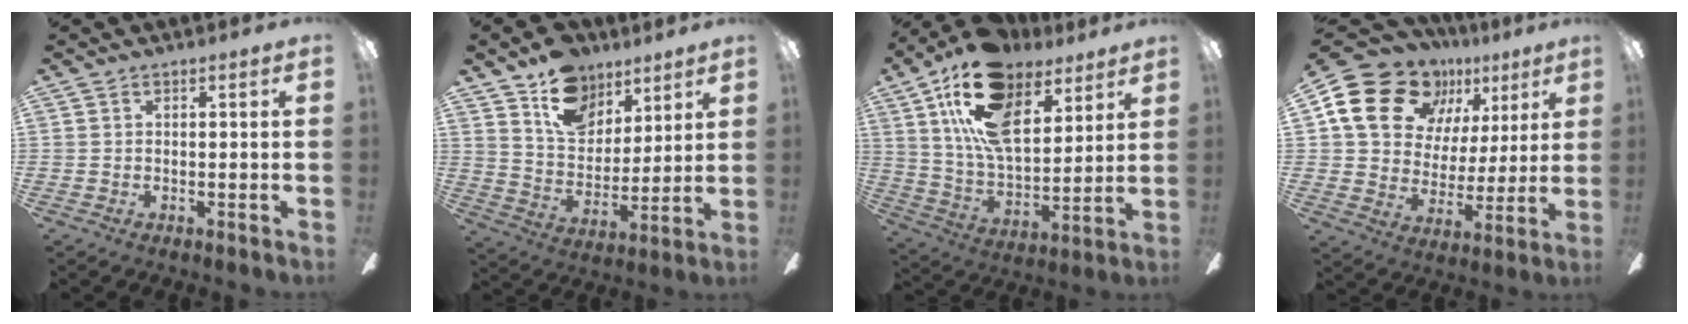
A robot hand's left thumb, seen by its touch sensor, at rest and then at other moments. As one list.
[{"total": 14.7, "force": [9.9, 9.2, 5.8], "torque": [-0.098, -0.049, 0.188]}, {"total": 21.1, "force": [11.8, 11.1, 13.5], "torque": [-0.255, -0.047, 0.211]}, {"total": 19.7, "force": [10.8, 14.1, 8.5], "torque": [-0.151, -0.042, 0.209]}]